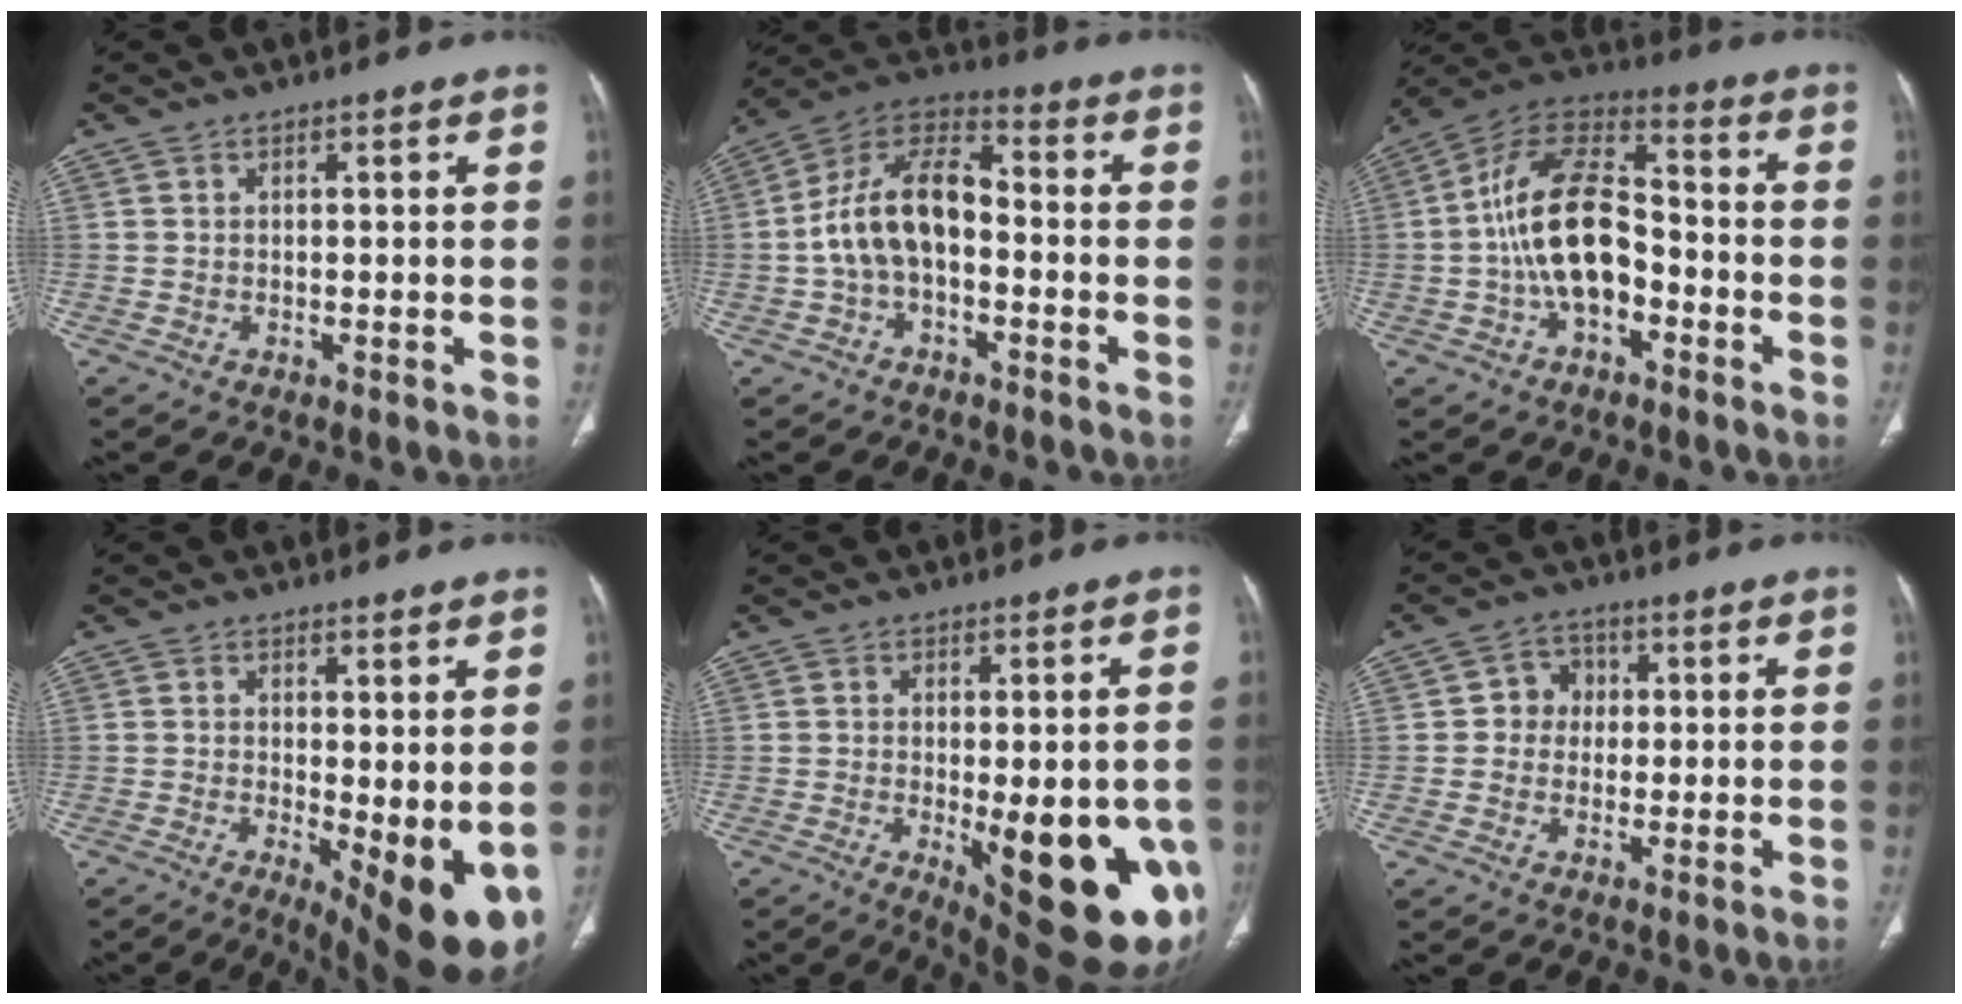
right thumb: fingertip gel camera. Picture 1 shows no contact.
{"total": 13.4, "force": [-1.8, 7.8, 10.7], "torque": [-0.191, 0.047, -0.041]}
{"total": 16.3, "force": [-3.2, 9.5, 12.9], "torque": [-0.222, 0.050, -0.063]}
{"total": 12.3, "force": [-1.9, 4.4, 11.3], "torque": [-0.153, -0.027, -0.012]}
{"total": 19.3, "force": [-5.5, 6.7, 17.3], "torque": [-0.159, -0.016, -0.047]}
{"total": 4.9, "force": [0.4, 4.5, 2.0], "torque": [0.000, 0.011, -0.002]}